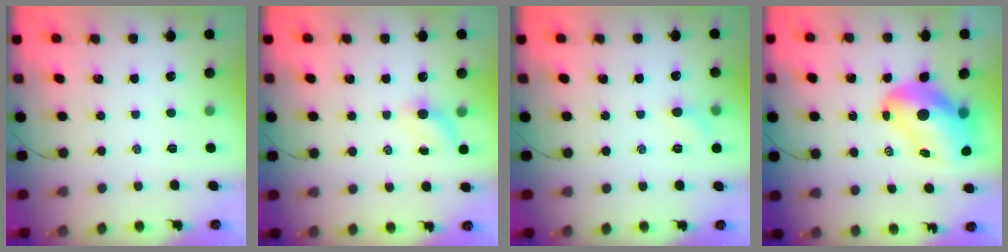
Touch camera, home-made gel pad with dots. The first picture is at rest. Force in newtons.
{"total": 4.5, "press": 4.3, "slide": 1.3}
{"total": 5.3, "press": 5.0, "slide": 1.7}
{"total": 13.8, "press": 13.2, "slide": 3.9}